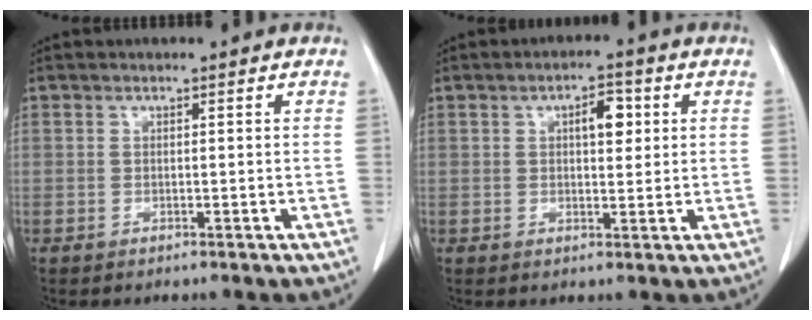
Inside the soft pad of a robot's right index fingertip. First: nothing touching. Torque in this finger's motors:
{"motor_torque": [0.07, 0.03, 0.03, 0.03]}